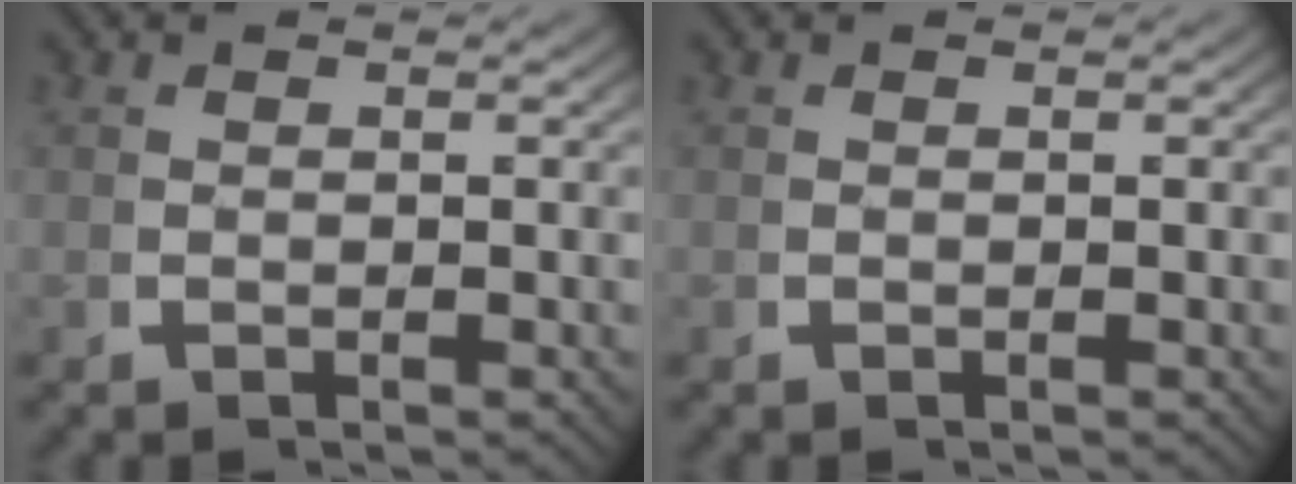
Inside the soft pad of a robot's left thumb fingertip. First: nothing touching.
{"total": 0.0}